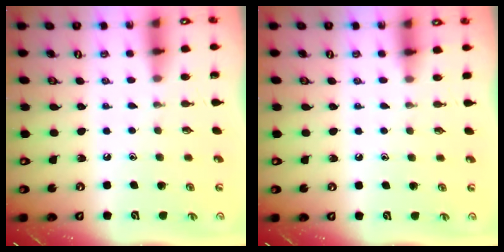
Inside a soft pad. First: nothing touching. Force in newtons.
{"total": 3.0, "press": 2.9, "slide": 0.5}